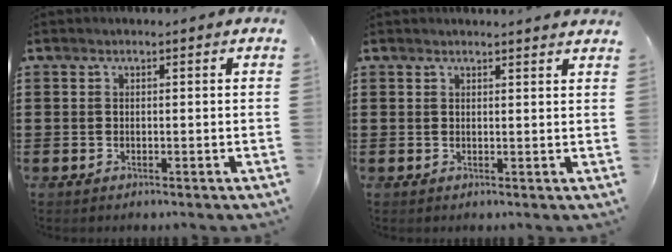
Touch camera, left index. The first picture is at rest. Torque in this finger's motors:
{"motor_torque": [0.20, 0.29, 0.00, 0.02]}